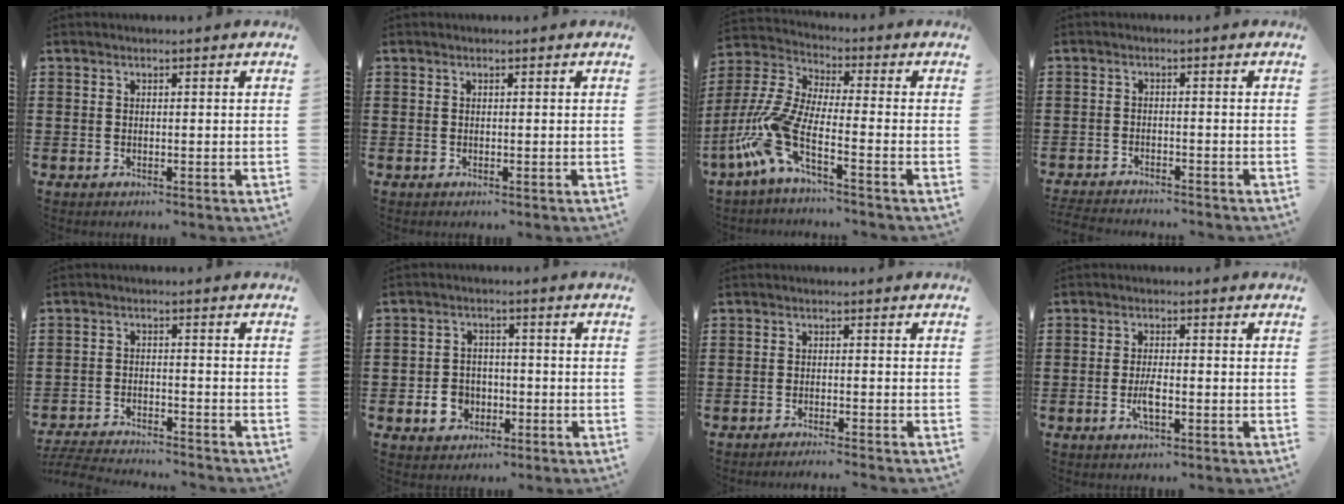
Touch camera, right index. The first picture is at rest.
{"total": 0.0}
{"total": 8.7, "force": [-4.7, 2.1, 7.0], "torque": [-0.211, -0.039, -0.110]}
{"total": 2.4, "force": [-2.4, 0.0, 0.0], "torque": [-0.003, -0.002, -0.050]}
{"total": 4.4, "force": [-4.3, -0.1, 0.6], "torque": [-0.024, -0.009, -0.091]}
{"total": 4.9, "force": [-1.7, 4.0, 2.2], "torque": [-0.053, 0.005, -0.033]}
{"total": 1.6, "force": [-1.5, -0.5, 0.3], "torque": [-0.006, 0.001, -0.029]}
{"total": 3.4, "force": [-1.2, 0.9, 3.0], "torque": [-0.059, -0.001, -0.023]}